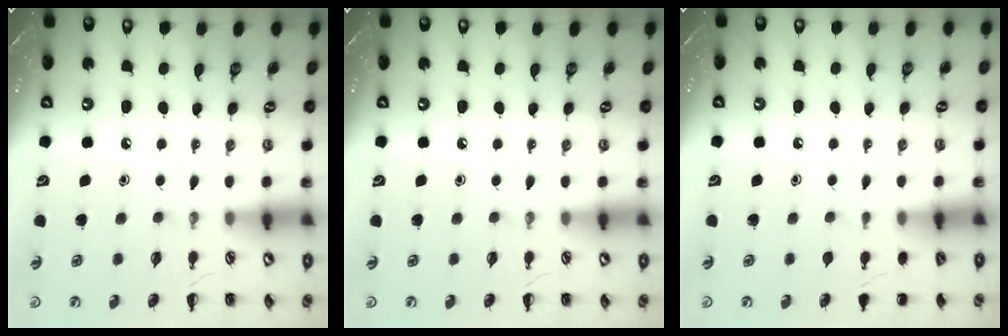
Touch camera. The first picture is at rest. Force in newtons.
{"total": 0.0}
{"total": 1.2, "press": 1.2, "slide": 0.1}